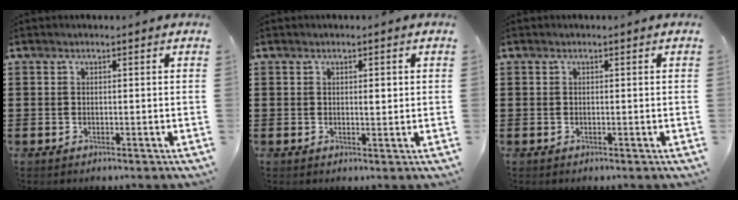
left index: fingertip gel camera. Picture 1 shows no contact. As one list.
[{"total": 1.4, "force": [0.4, 0.6, 1.2], "torque": [-0.008, -0.002, 0.002]}, {"total": 0.0}]